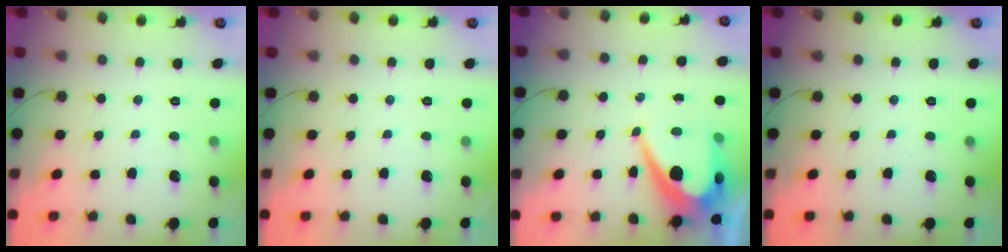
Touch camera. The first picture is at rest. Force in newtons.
{"total": 0.0}
{"total": 10.1, "press": 10.1, "slide": 0.6}
{"total": 0.0}